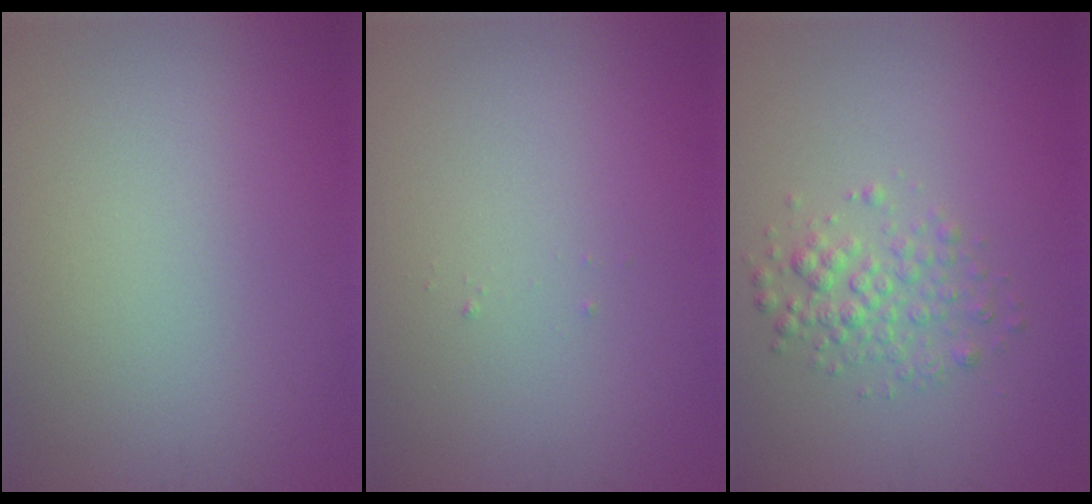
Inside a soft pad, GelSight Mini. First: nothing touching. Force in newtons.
{"total": 0.0}
{"total": 2.5, "press": 2.5, "slide": 0.1}